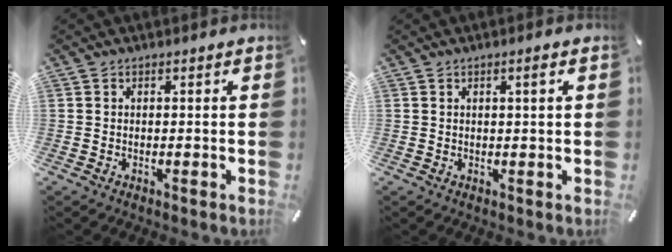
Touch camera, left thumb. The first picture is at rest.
{"total": 1.5, "force": [0.6, 0.0, 1.4], "torque": [-0.027, 0.001, 0.009]}